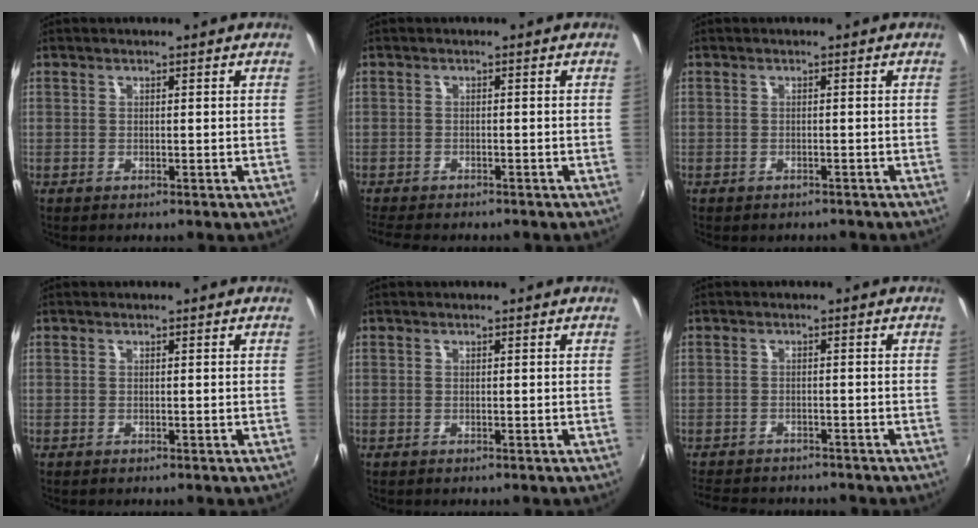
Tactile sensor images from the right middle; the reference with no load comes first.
{"total": 5.4, "force": [-4.8, 1.4, 2.0], "torque": [-0.056, -0.019, -0.083]}
{"total": 1.9, "force": [-1.6, 0.9, 0.5], "torque": [-0.015, -0.009, -0.022]}
{"total": 0.0}
{"total": 0.0}
{"total": 8.0, "force": [-7.1, 2.7, 2.5], "torque": [-0.069, -0.013, -0.110]}